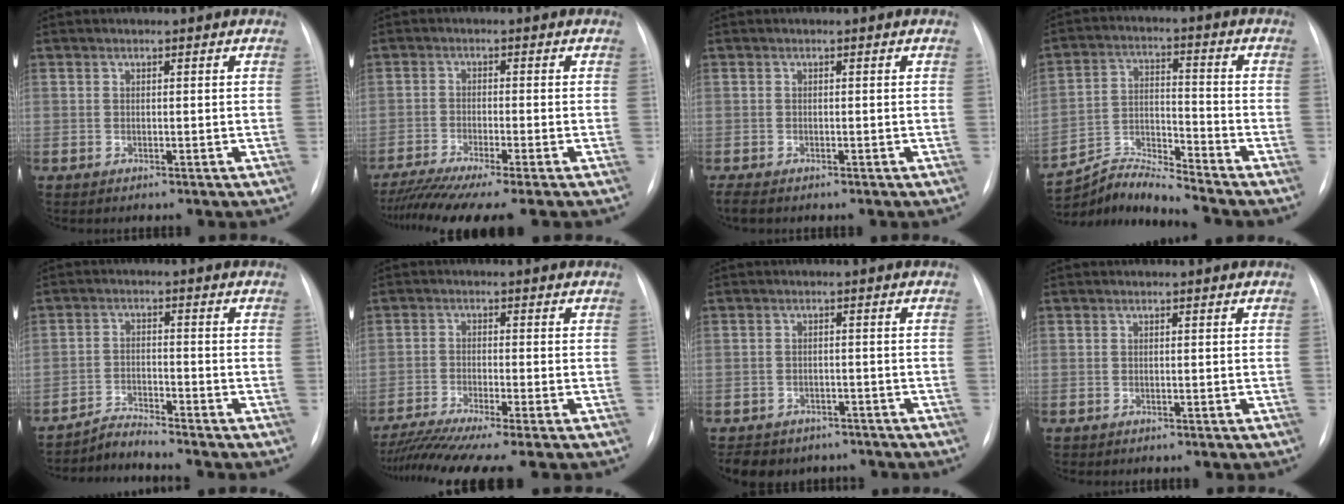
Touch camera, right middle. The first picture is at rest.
{"total": 9.4, "force": [-7.9, -0.8, 5.2], "torque": [-0.075, -0.025, -0.126]}
{"total": 2.0, "force": [-1.6, 0.7, 1.1], "torque": [-0.024, -0.007, -0.022]}
{"total": 8.8, "force": [-8.6, -2.0, 0.4], "torque": [-0.020, 0.015, -0.161]}
{"total": 3.6, "force": [-3.4, -1.0, -0.6], "torque": [0.004, -0.019, -0.062]}
{"total": 9.2, "force": [-7.7, -1.2, 4.9], "torque": [-0.077, -0.025, -0.126]}
{"total": 7.9, "force": [-6.4, 4.4, 1.4], "torque": [-0.022, 0.005, -0.080]}
{"total": 0.0}